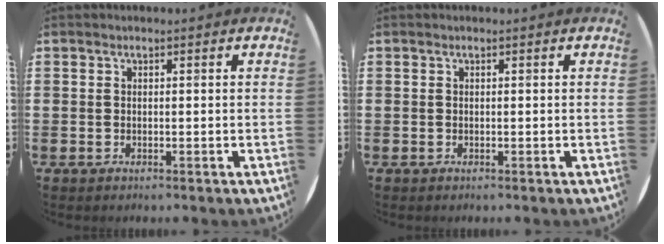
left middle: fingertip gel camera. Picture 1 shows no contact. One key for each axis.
{"total": 0.0}